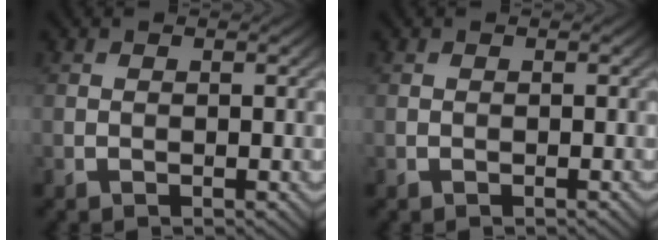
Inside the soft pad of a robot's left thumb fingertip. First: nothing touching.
{"total": 0.0}